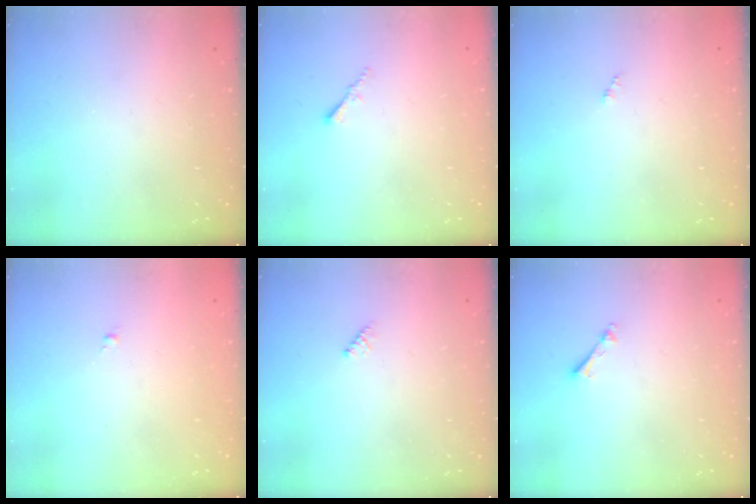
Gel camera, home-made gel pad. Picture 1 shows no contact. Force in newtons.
{"total": 1.2, "press": 1.1, "slide": 0.4}
{"total": 0.7, "press": 0.7, "slide": 0.1}
{"total": 0.0}
{"total": 2.3, "press": 2.3, "slide": 0.4}
{"total": 1.3, "press": 1.3, "slide": 0.3}